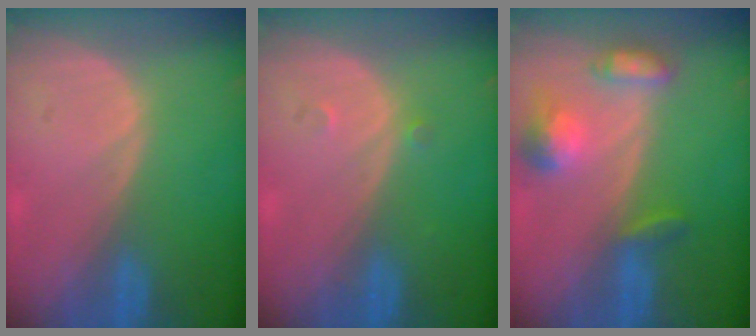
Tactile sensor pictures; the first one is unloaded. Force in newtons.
{"total": 0.9, "press": 0.7, "slide": 0.5}
{"total": 5.9, "press": 5.8, "slide": 1.2}